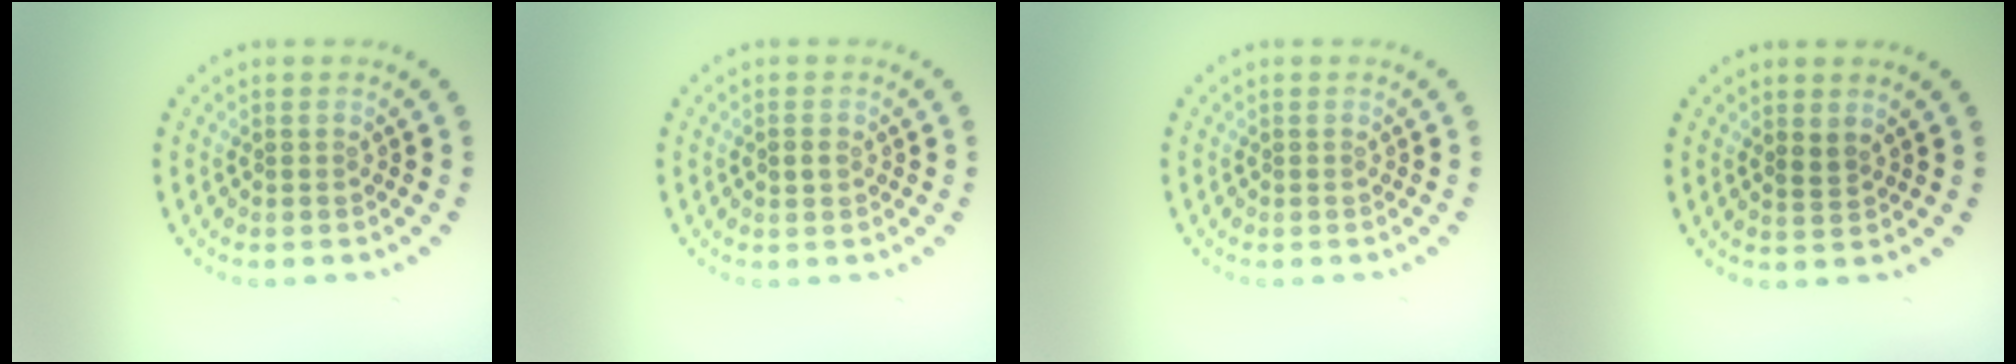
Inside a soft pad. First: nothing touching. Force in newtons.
{"total": 1.0, "press": 1.0, "slide": 0.2}
{"total": 0.0}
{"total": 1.2, "press": 1.0, "slide": 0.7}